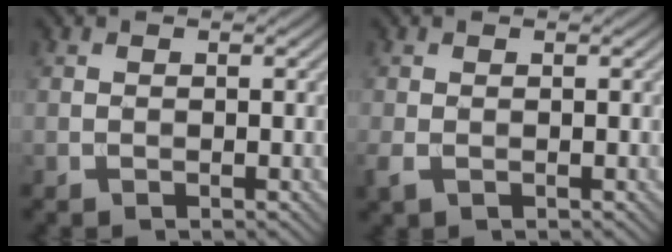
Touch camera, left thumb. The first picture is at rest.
{"total": 1.7, "force": [-0.5, 1.0, 1.2], "torque": [-0.041, -0.007, -0.012]}